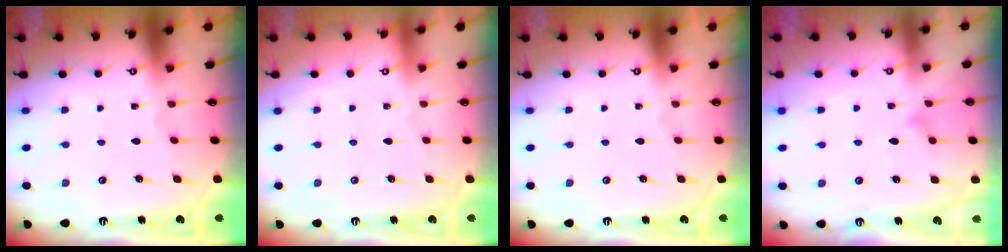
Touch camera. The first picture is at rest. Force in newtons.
{"total": 3.8, "press": 3.8, "slide": 0.1}
{"total": 0.0}
{"total": 6.6, "press": 6.6, "slide": 0.3}